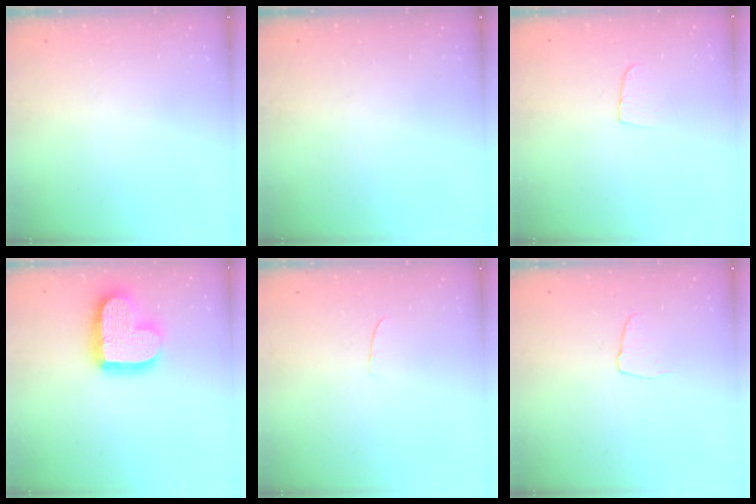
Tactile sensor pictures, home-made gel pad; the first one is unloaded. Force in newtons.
{"total": 0.0}
{"total": 3.8, "press": 3.8, "slide": 0.4}
{"total": 17.8, "press": 17.8, "slide": 1.3}
{"total": 3.7, "press": 3.7, "slide": 0.3}
{"total": 4.3, "press": 4.3, "slide": 0.3}